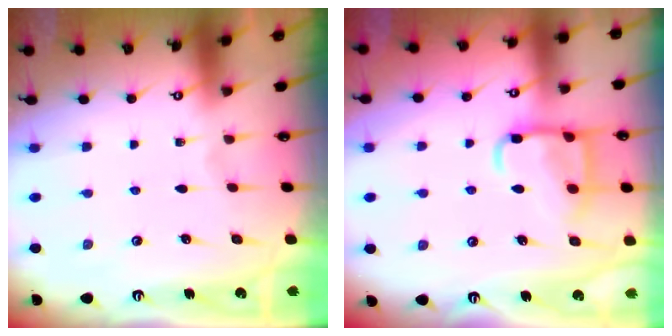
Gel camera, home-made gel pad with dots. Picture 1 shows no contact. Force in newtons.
{"total": 12.3, "press": 12.2, "slide": 1.3}